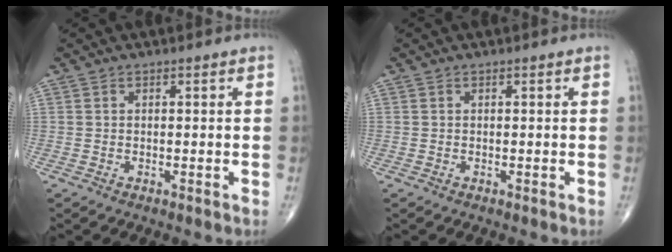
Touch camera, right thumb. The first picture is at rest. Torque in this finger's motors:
{"motor_torque": [0.05, -0.26, 0.23, -0.05, -0.03]}